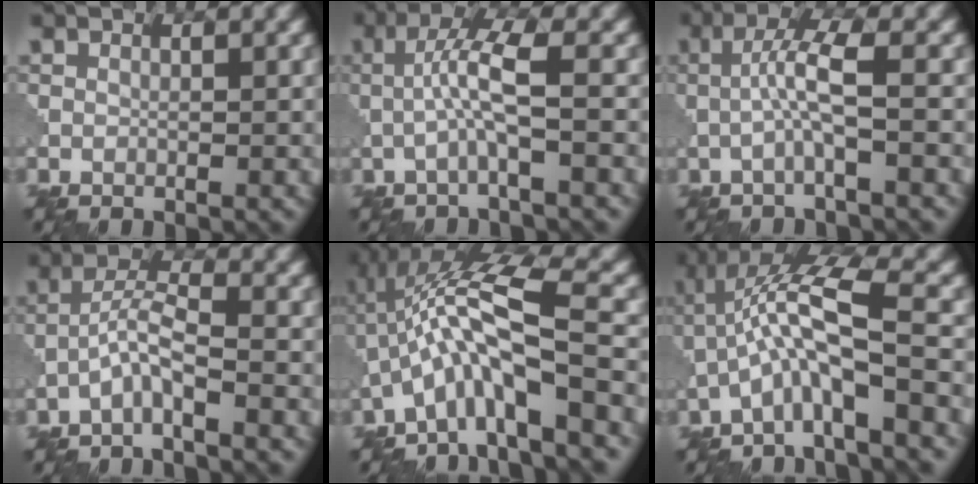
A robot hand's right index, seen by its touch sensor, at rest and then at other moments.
{"total": 4.1, "force": [-0.5, 0.5, 4.1], "torque": [-0.081, 0.014, -0.017]}
{"total": 3.7, "force": [-0.5, 0.4, 3.7], "torque": [-0.073, 0.013, -0.018]}
{"total": 3.1, "force": [-1.8, 0.4, 2.4], "torque": [-0.052, 0.014, -0.044]}
{"total": 8.0, "force": [-2.3, 1.3, 7.6], "torque": [-0.137, 0.025, -0.050]}
{"total": 6.4, "force": [-2.0, 1.0, 6.0], "torque": [-0.120, 0.024, -0.049]}